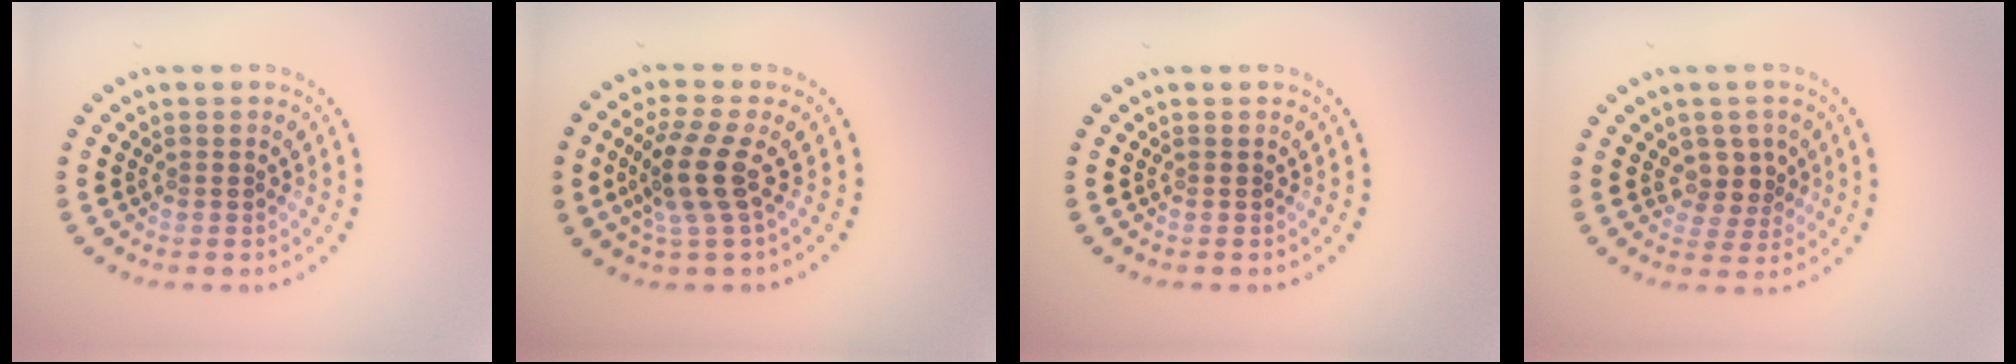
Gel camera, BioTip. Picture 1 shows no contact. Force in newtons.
{"total": 3.9, "press": 3.1, "slide": 2.4}
{"total": 0.0}
{"total": 2.6, "press": 2.2, "slide": 1.4}